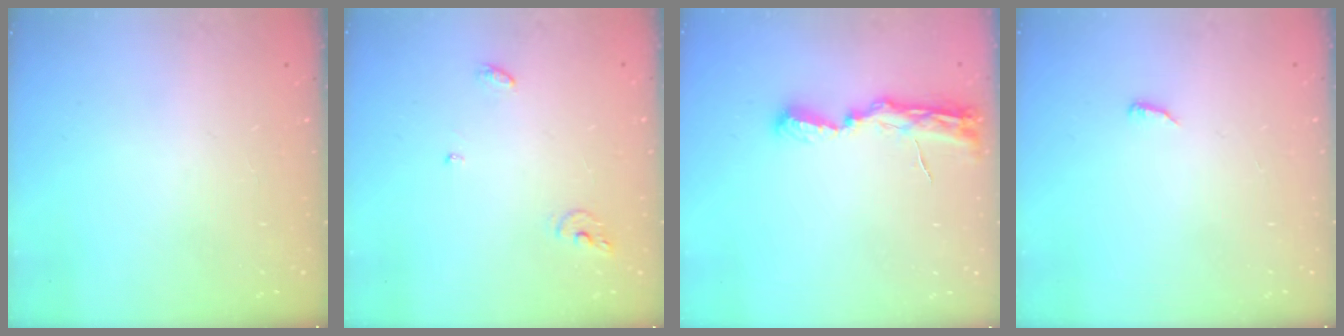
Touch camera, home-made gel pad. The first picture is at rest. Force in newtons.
{"total": 6.2, "press": 6.2, "slide": 0.2}
{"total": 7.6, "press": 7.6, "slide": 0.9}
{"total": 4.3, "press": 4.2, "slide": 0.6}